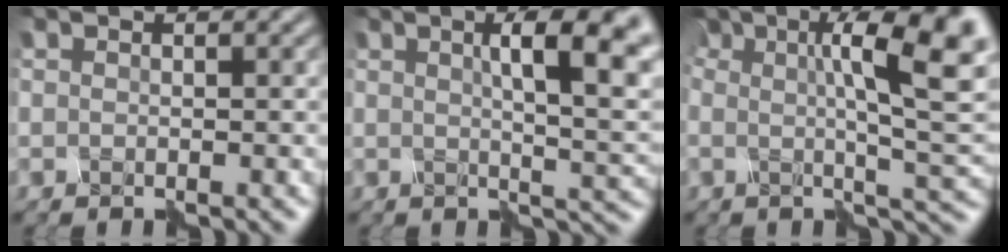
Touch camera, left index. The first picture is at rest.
{"total": 9.6, "force": [2.9, 3.2, 8.6], "torque": [-0.078, 0.023, 0.040]}
{"total": 9.4, "force": [2.7, 2.1, 8.7], "torque": [-0.113, 0.014, 0.047]}